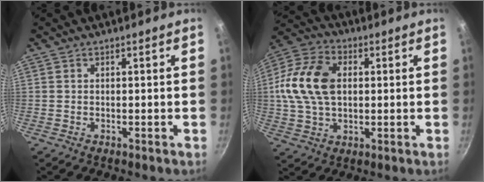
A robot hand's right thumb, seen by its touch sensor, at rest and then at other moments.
{"total": 15.0, "force": [1.7, 10.1, 11.0], "torque": [-0.196, 0.017, 0.017]}